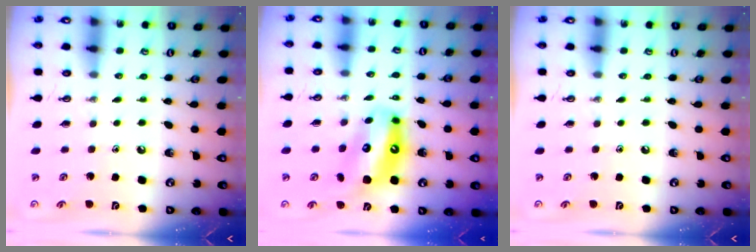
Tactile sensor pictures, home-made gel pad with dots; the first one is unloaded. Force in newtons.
{"total": 12.2, "press": 12.2, "slide": 1.1}
{"total": 0.0}